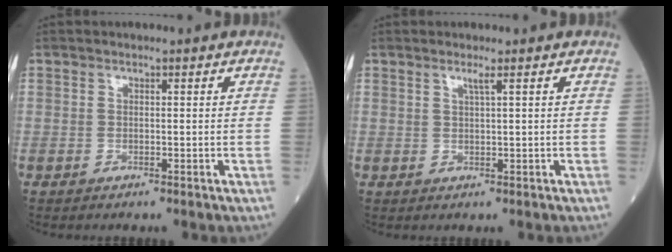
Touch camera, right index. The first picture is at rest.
{"total": 1.2, "force": [0.7, -0.4, 0.9], "torque": [-0.026, -0.006, 0.016]}